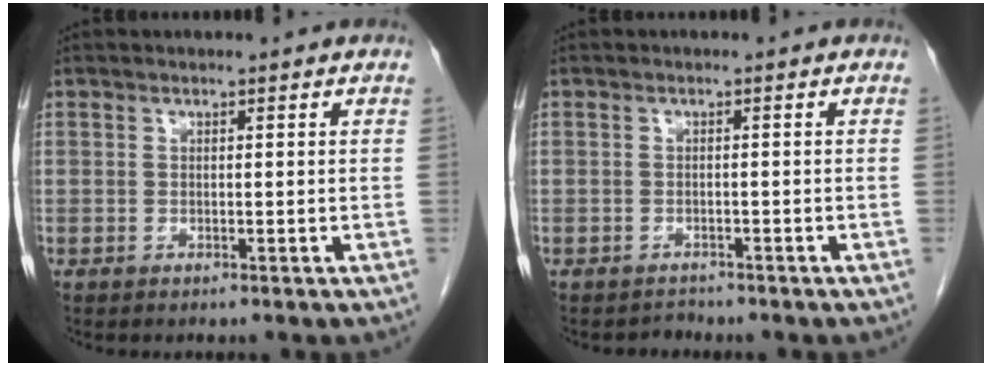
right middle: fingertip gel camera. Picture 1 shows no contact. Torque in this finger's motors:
{"motor_torque": [-0.33, -0.03, -0.13, -0.03]}